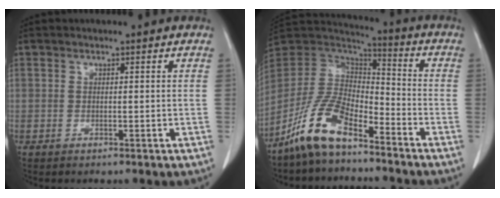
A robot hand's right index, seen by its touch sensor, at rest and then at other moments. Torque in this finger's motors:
{"motor_torque": [-0.25, -0.33, -0.24, -0.20]}